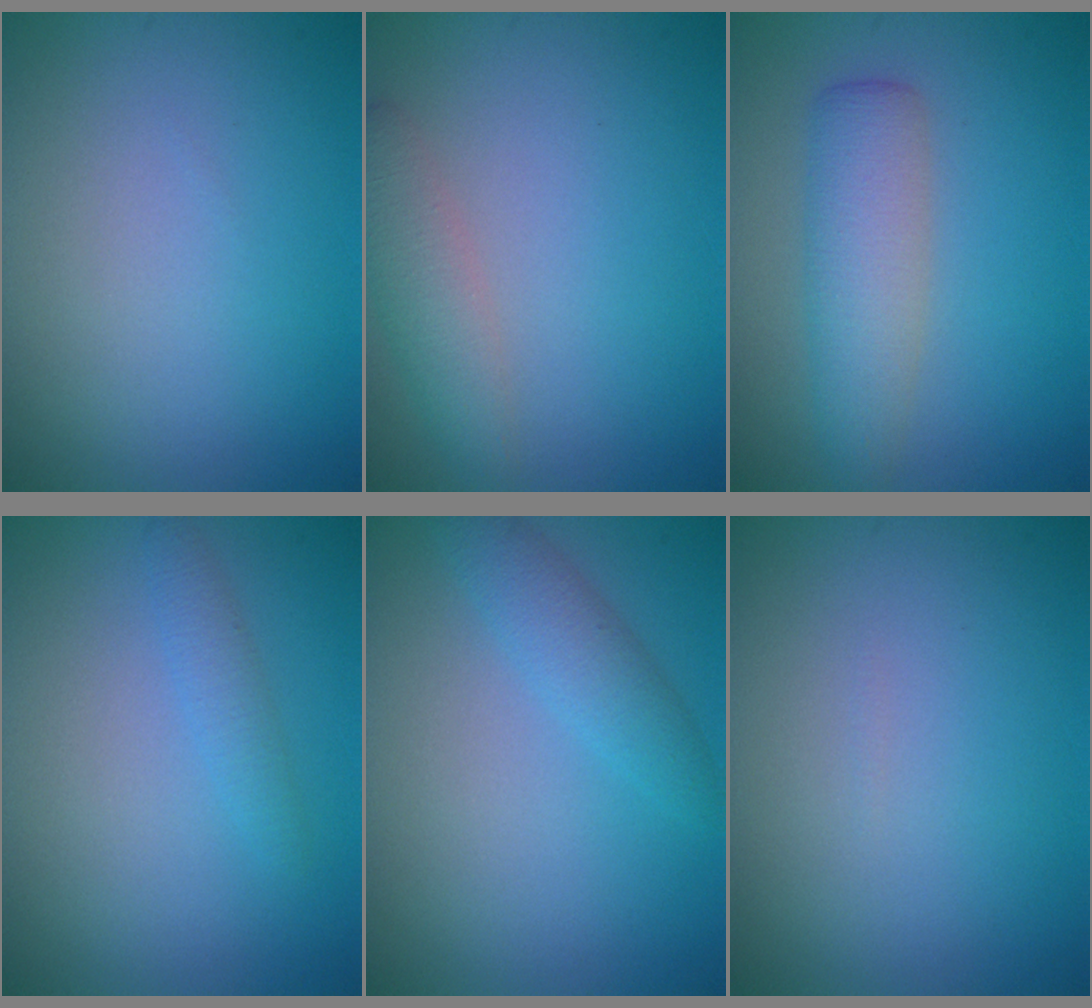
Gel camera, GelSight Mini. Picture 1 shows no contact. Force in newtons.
{"total": 2.6, "press": 2.6, "slide": 0.1}
{"total": 3.9, "press": 3.9, "slide": 0.1}
{"total": 1.3, "press": 1.3, "slide": 0.1}
{"total": 2.3, "press": 2.3, "slide": 0.2}
{"total": 0.0}